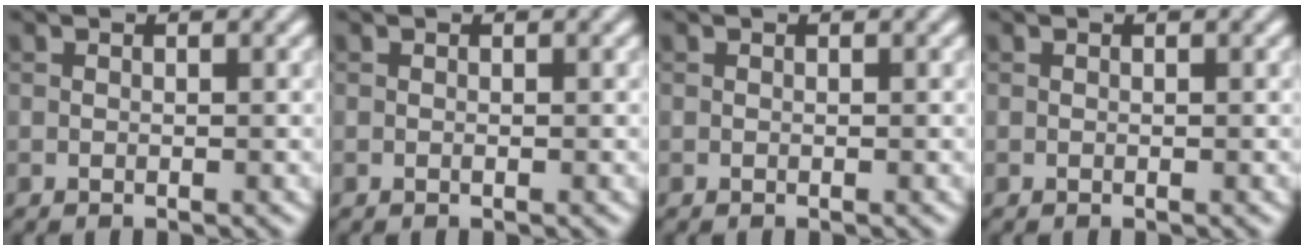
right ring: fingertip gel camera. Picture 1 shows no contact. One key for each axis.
{"total": 0.0}
{"total": 0.0}
{"total": 0.0}